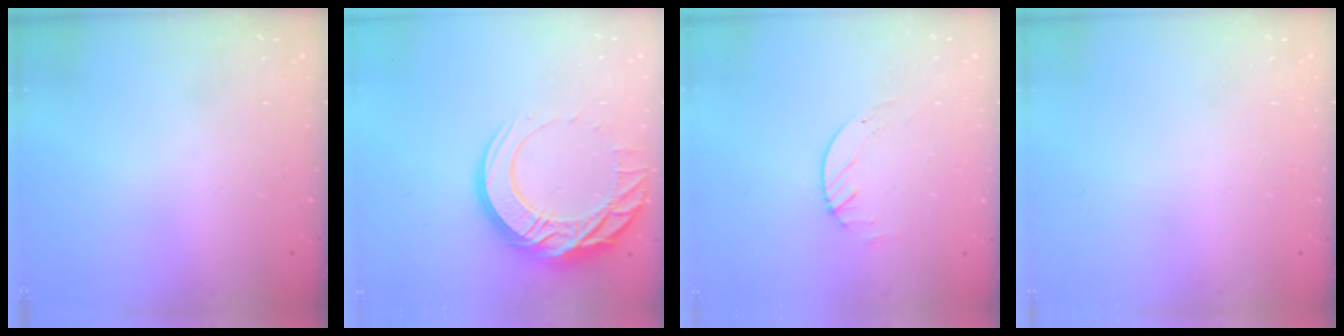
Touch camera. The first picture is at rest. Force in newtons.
{"total": 17.9, "press": 17.8, "slide": 1.7}
{"total": 2.3, "press": 2.3, "slide": 0.3}
{"total": 0.0}